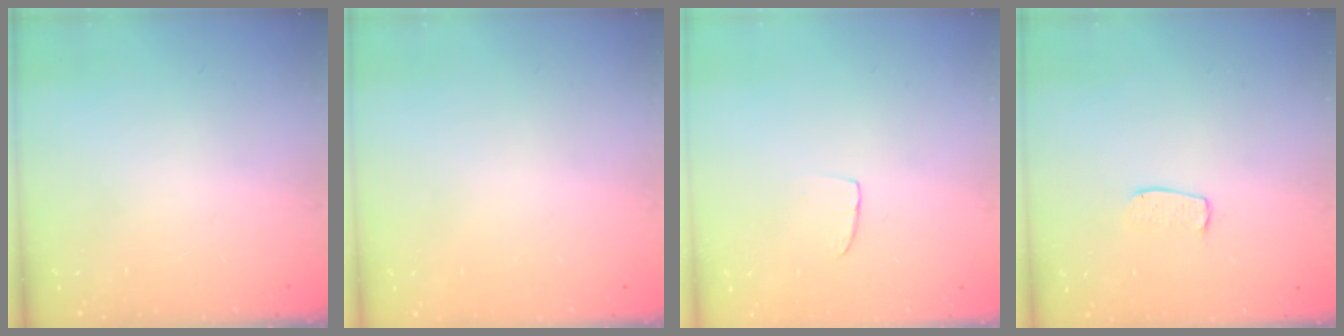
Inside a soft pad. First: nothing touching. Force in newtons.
{"total": 0.0}
{"total": 4.3, "press": 4.3, "slide": 0.3}
{"total": 3.9, "press": 3.9, "slide": 0.3}